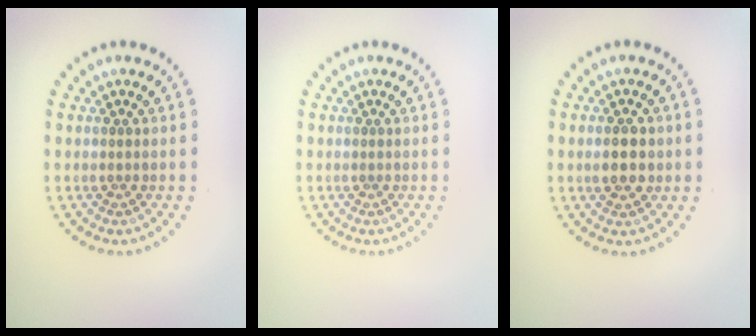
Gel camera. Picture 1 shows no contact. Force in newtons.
{"total": 0.0}
{"total": 2.6, "press": 2.6, "slide": 0.2}